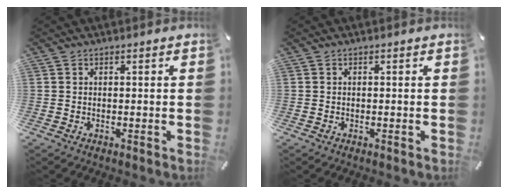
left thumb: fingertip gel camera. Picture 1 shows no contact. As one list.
[{"total": 0.0}]